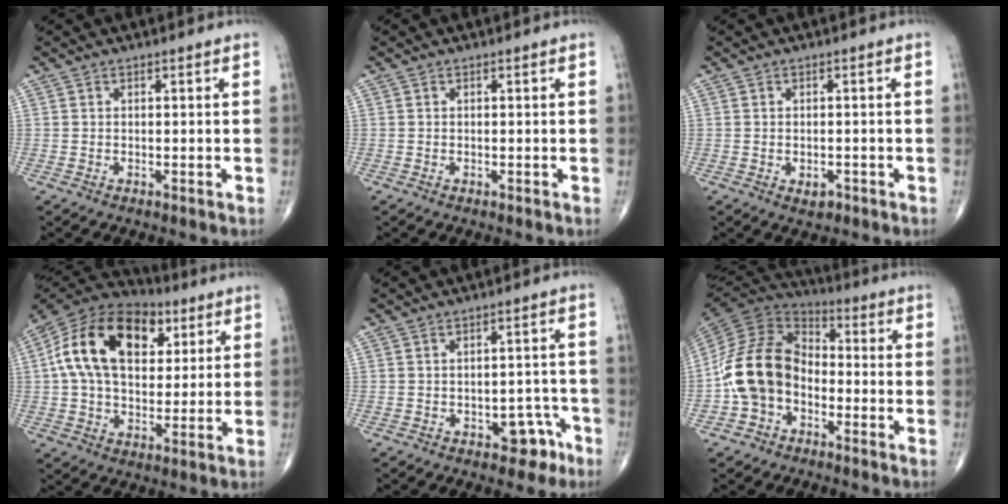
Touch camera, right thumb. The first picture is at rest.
{"total": 0.0}
{"total": 2.3, "force": [-1.0, 1.5, 1.5], "torque": [-0.017, 0.004, -0.008]}
{"total": 21.2, "force": [6.0, 13.4, 15.3], "torque": [-0.257, 0.010, 0.092]}
{"total": 5.3, "force": [-2.9, 3.2, 3.1], "torque": [-0.013, 0.031, -0.032]}
{"total": 15.5, "force": [-3.8, 11.4, 9.8], "torque": [-0.173, 0.051, -0.086]}